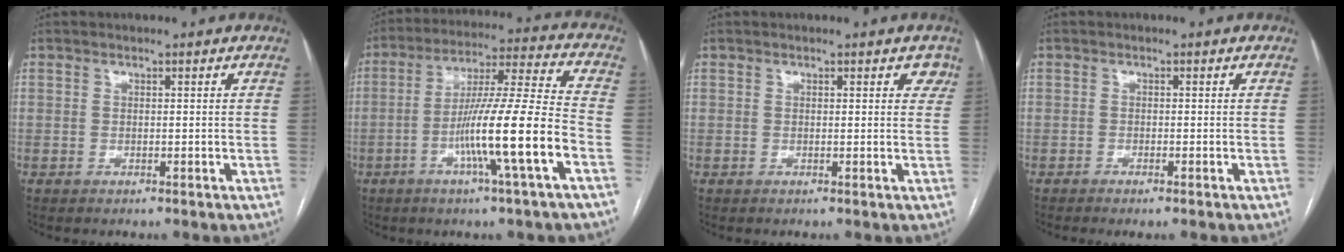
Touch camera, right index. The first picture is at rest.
{"total": 15.2, "force": [-5.4, -1.3, 14.2], "torque": [-0.247, -0.002, -0.096]}
{"total": 2.2, "force": [1.1, 1.2, 1.5], "torque": [-0.008, 0.006, 0.007]}
{"total": 1.5, "force": [-1.2, 0.1, 0.9], "torque": [-0.015, -0.002, -0.016]}